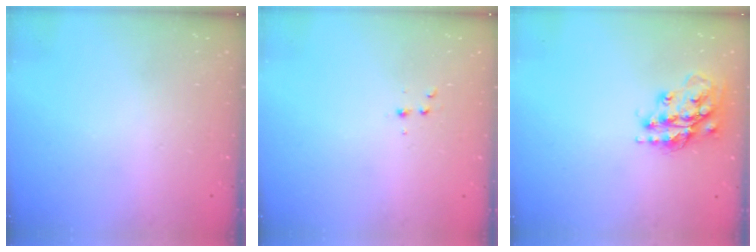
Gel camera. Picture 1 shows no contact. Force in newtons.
{"total": 2.9, "press": 2.7, "slide": 1.1}
{"total": 16.1, "press": 16.0, "slide": 1.3}